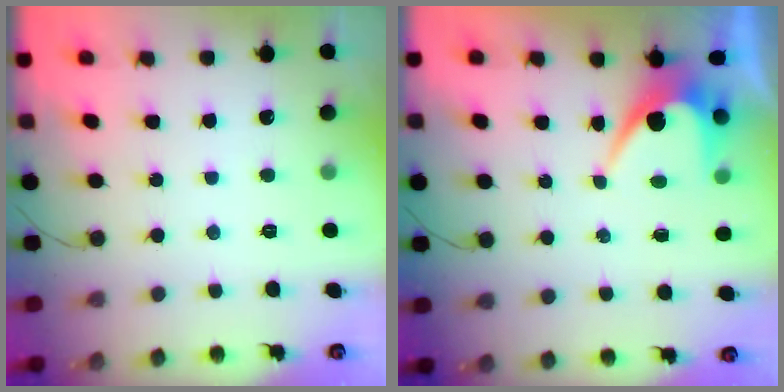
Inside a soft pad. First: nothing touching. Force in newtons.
{"total": 6.5, "press": 6.4, "slide": 0.6}